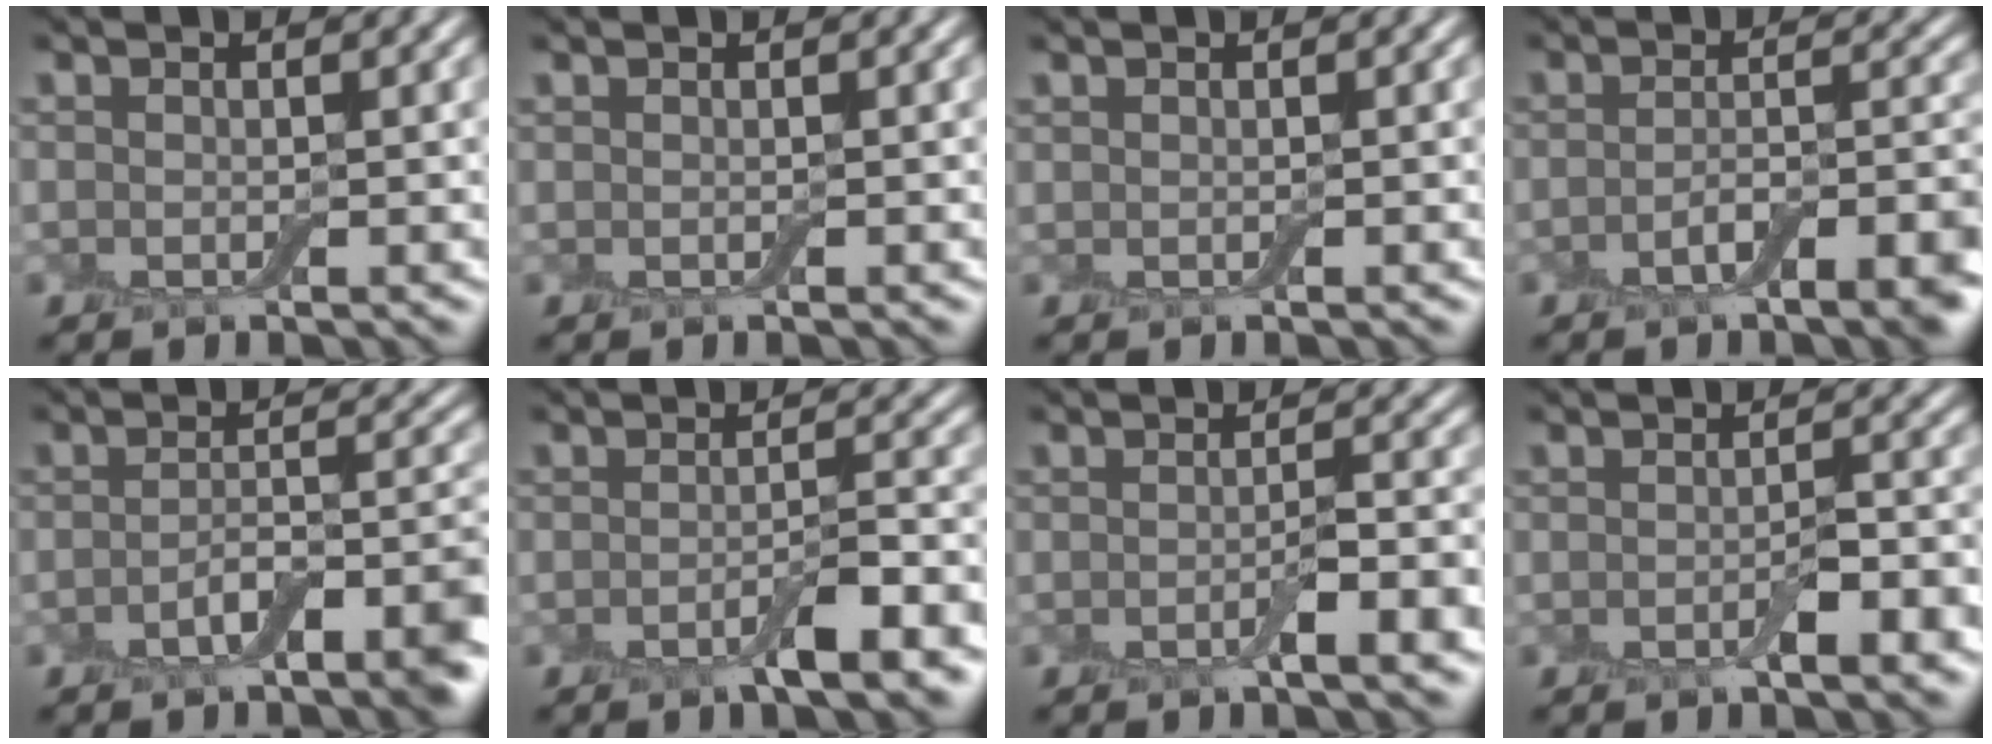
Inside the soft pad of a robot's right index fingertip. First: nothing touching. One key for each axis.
{"total": 0.0}
{"total": 0.0}
{"total": 5.4, "fx": -3.2, "fy": 1.6, "fz": 4.0, "tx": -0.058, "ty": 0.001, "tz": -0.045}
{"total": 5.2, "fx": -2.9, "fy": 1.8, "fz": 4.0, "tx": -0.058, "ty": 0.003, "tz": -0.046}
{"total": 3.7, "fx": -2.1, "fy": 0.7, "fz": 2.9, "tx": -0.050, "ty": -0.002, "tz": -0.034}
{"total": 2.5, "fx": -1.2, "fy": 0.3, "fz": 2.2, "tx": -0.034, "ty": -0.001, "tz": -0.020}
{"total": 2.4, "fx": -1.2, "fy": 0.6, "fz": 2.1, "tx": -0.033, "ty": -0.003, "tz": -0.017}